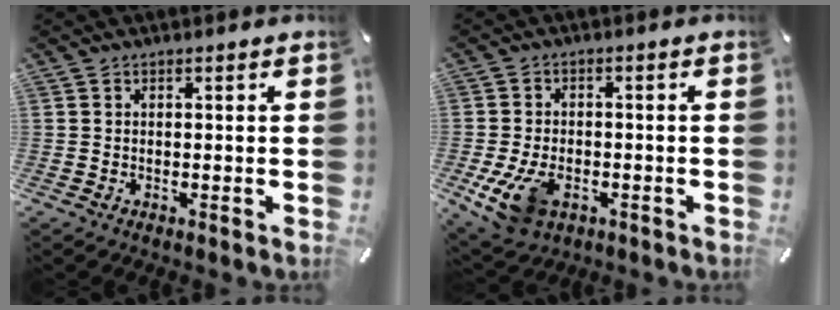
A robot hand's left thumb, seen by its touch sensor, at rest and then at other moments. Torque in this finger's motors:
{"motor_torque": [0.64, 2.06, 0.48, -0.17, 0.22]}